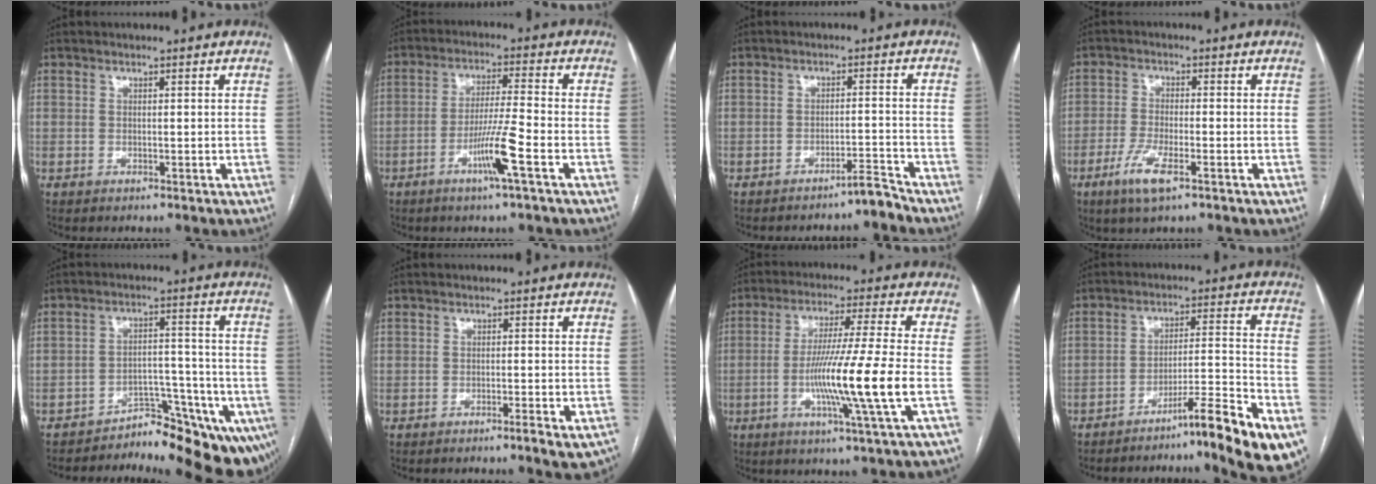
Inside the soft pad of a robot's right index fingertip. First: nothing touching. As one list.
[{"total": 7.4, "force": [-3.5, -0.8, 6.5], "torque": [-0.124, -0.007, -0.066]}, {"total": 3.1, "force": [-3.0, -0.7, 0.4], "torque": [0.004, -0.007, -0.046]}, {"total": 5.7, "force": [-3.1, 1.3, 4.5], "torque": [-0.099, -0.007, -0.057]}, {"total": 10.2, "force": [-8.5, 4.6, 3.3], "torque": [-0.004, 0.056, -0.111]}, {"total": 3.6, "force": [-2.3, 0.4, 2.7], "torque": [-0.027, -0.003, -0.029]}, {"total": 12.9, "force": [-3.1, -2.2, 12.3], "torque": [-0.230, -0.017, -0.058]}, {"total": 13.8, "force": [-9.2, -0.6, 10.2], "torque": [-0.135, 0.015, -0.140]}]